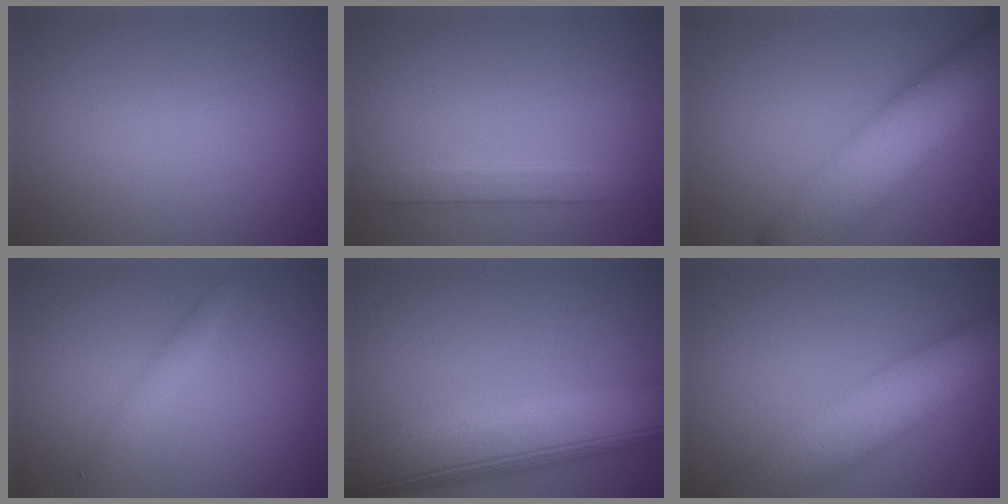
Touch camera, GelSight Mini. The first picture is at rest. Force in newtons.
{"total": 2.2, "press": 2.2, "slide": 0.1}
{"total": 9.4, "press": 9.4, "slide": 0.2}
{"total": 1.6, "press": 1.6, "slide": 0.0}
{"total": 11.9, "press": 11.9, "slide": 0.9}
{"total": 8.7, "press": 8.7, "slide": 0.3}